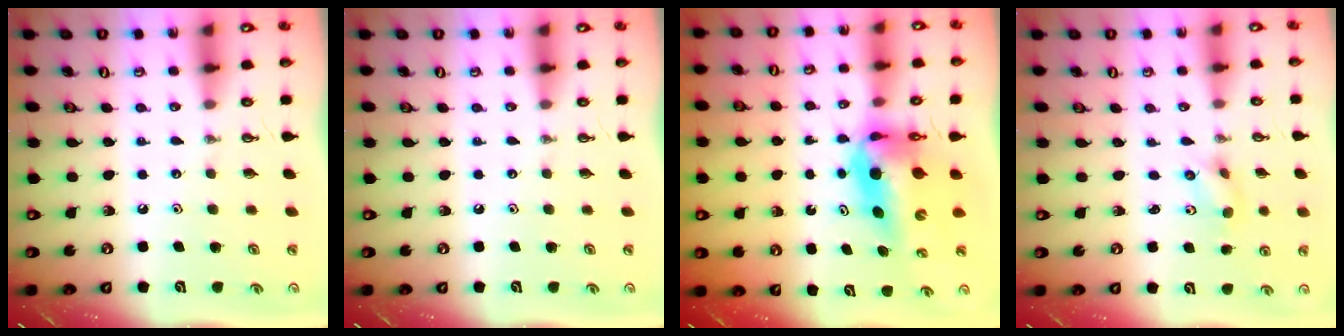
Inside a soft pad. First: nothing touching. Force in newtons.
{"total": 0.0}
{"total": 8.4, "press": 8.3, "slide": 1.5}
{"total": 2.3, "press": 2.2, "slide": 0.8}